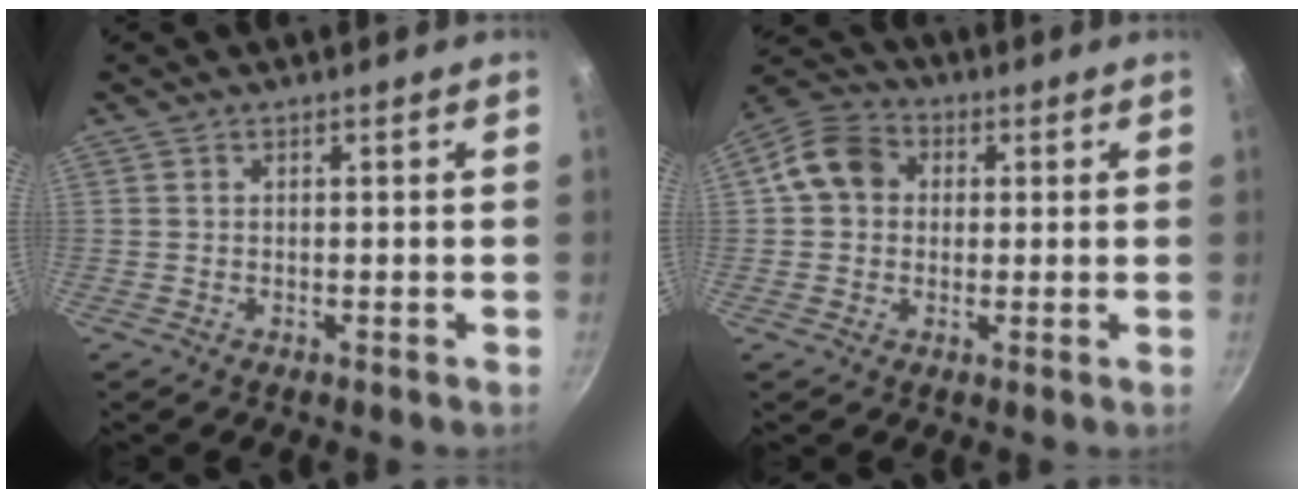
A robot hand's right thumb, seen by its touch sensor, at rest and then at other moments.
{"total": 8.6, "force": [1.1, 7.3, 4.4], "torque": [-0.055, 0.019, 0.001]}